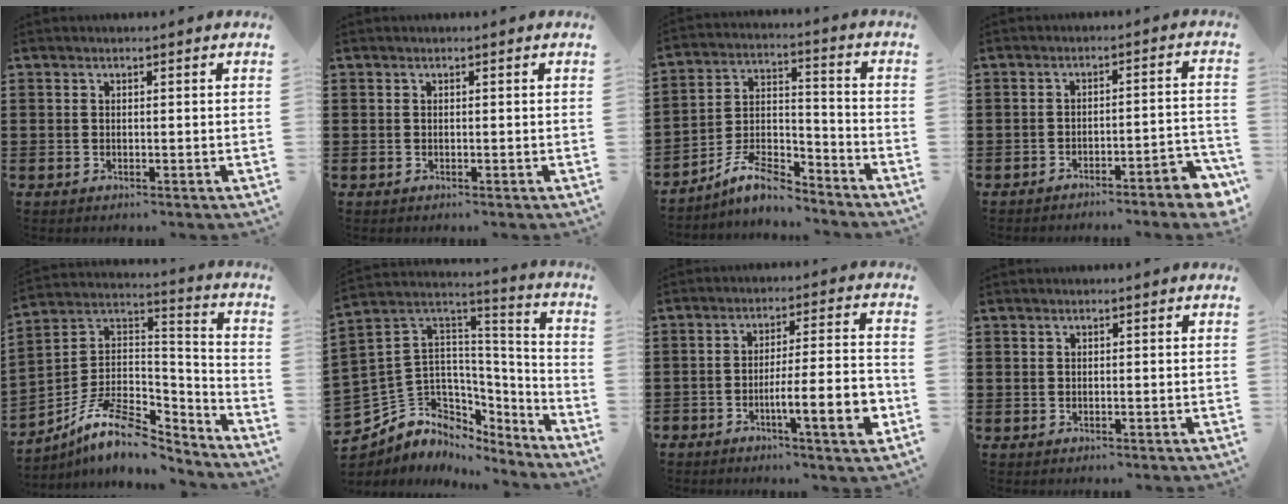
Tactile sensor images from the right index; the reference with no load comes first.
{"total": 0.0}
{"total": 9.0, "force": [-7.7, 2.5, 4.0], "torque": [-0.082, 0.019, -0.147]}
{"total": 3.7, "force": [-3.4, -0.1, 1.5], "torque": [-0.027, -0.006, -0.069]}
{"total": 10.9, "force": [-7.8, 4.3, 6.4], "torque": [-0.134, 0.014, -0.151]}
{"total": 7.5, "force": [-1.5, 7.3, 1.2], "torque": [-0.075, -0.025, -0.023]}
{"total": 9.0, "force": [-3.8, 1.4, 8.0], "torque": [-0.114, -0.006, -0.068]}
{"total": 0.0}